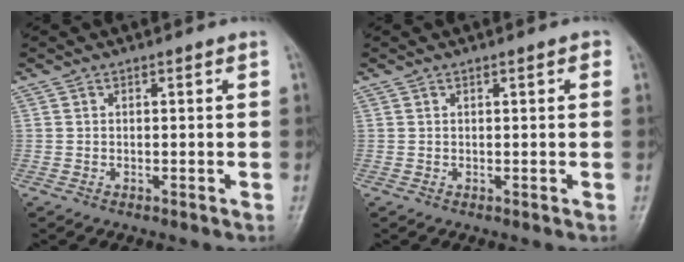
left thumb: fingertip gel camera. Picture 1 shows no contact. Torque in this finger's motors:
{"motor_torque": [-0.13, -0.05, -0.12, -0.05, 0.04]}